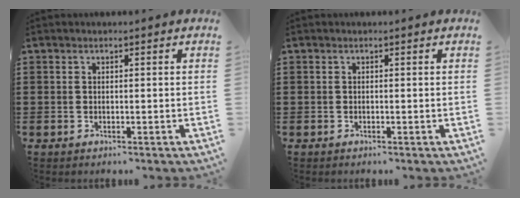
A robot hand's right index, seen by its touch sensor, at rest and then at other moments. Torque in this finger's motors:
{"motor_torque": [0.35, 0.38, 0.03, 0.02]}